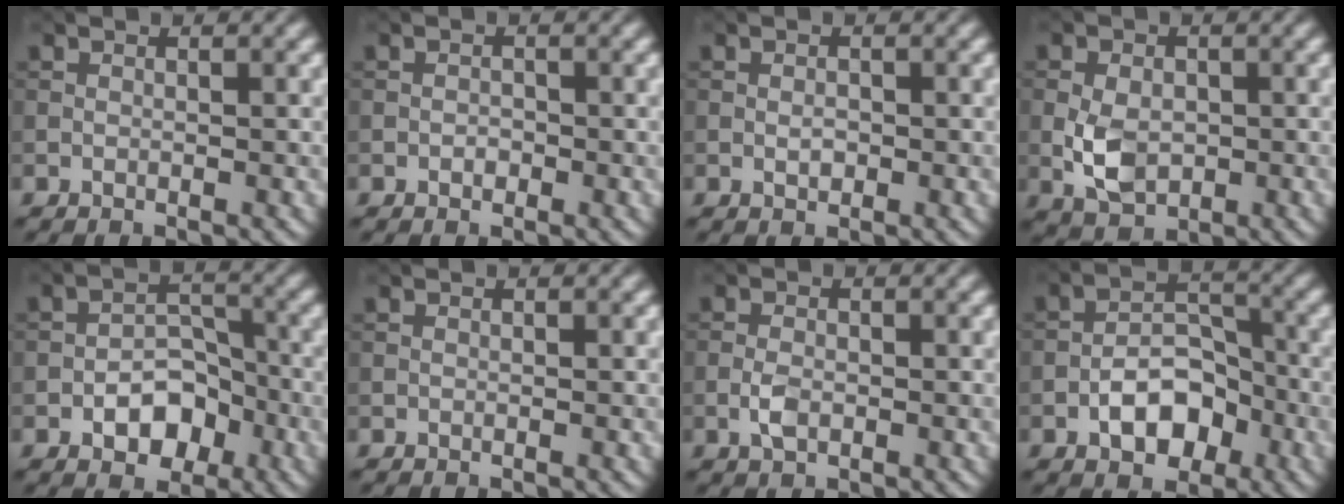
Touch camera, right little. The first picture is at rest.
{"total": 0.7, "force": [-0.3, 0.5, 0.4], "torque": [-0.005, 0.001, -0.008]}
{"total": 0.9, "force": [-0.2, 0.5, 0.7], "torque": [-0.011, 0.001, -0.004]}
{"total": 4.4, "force": [-0.9, 3.0, 3.1], "torque": [-0.064, -0.007, -0.020]}
{"total": 4.7, "force": [-2.0, 2.8, 3.1], "torque": [-0.039, 0.007, -0.035]}
{"total": 0.0}
{"total": 1.9, "force": [-0.6, 1.0, 1.4], "torque": [-0.029, 0.000, -0.016]}
{"total": 5.1, "force": [-2.3, 2.9, 3.5], "torque": [-0.048, 0.010, -0.042]}